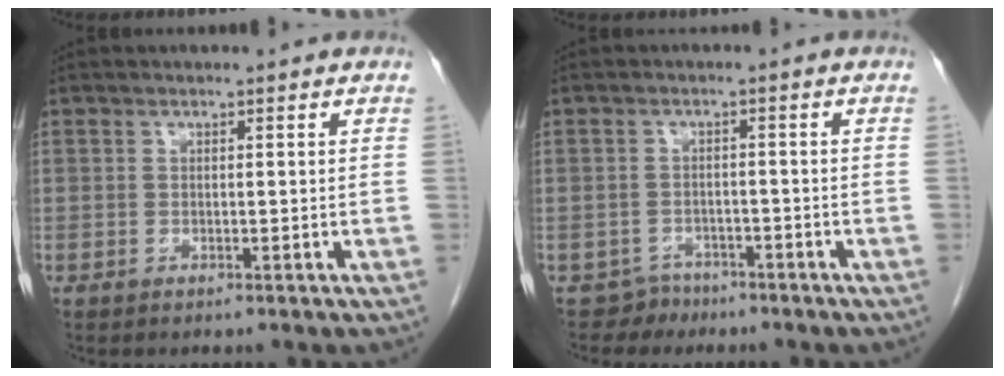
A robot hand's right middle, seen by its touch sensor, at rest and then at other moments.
{"total": 2.7, "force": [-2.1, 1.6, -0.7], "torque": [0.006, 0.007, -0.033]}